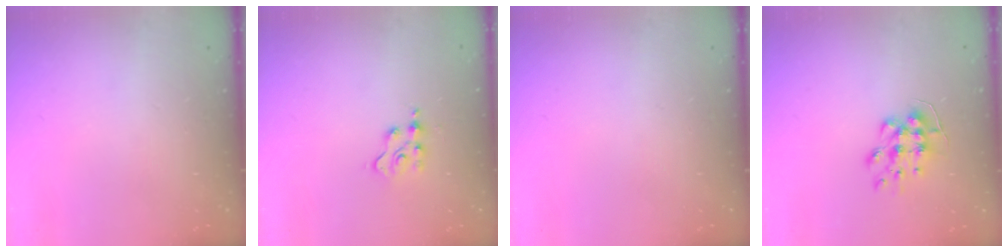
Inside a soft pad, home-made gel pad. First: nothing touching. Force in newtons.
{"total": 3.3, "press": 3.2, "slide": 0.5}
{"total": 0.0}
{"total": 8.6, "press": 8.6, "slide": 0.6}